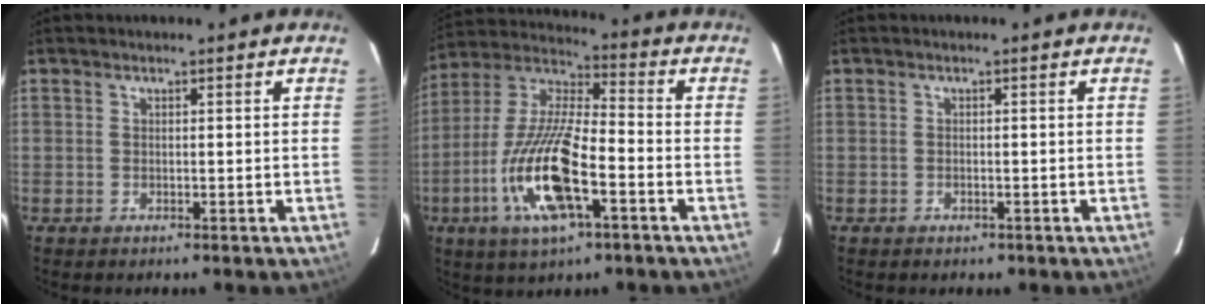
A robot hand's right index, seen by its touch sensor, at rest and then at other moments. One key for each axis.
{"total": 16.8, "fx": -5.9, "fy": 3.9, "fz": 15.3, "tx": -0.320, "ty": -0.009, "tz": -0.109}
{"total": 0.9, "fx": -0.6, "fy": 0.6, "fz": 0.3, "tx": -0.006, "ty": 0.001, "tz": -0.006}